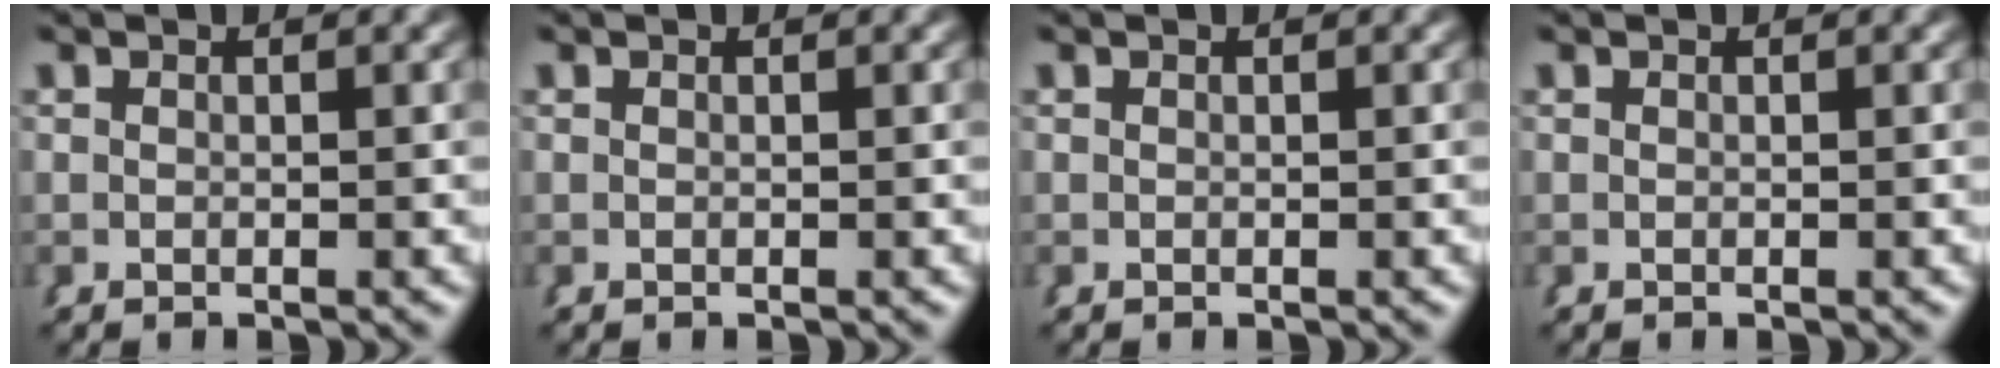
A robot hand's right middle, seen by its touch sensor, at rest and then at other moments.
{"total": 0.0}
{"total": 0.0}
{"total": 0.0}